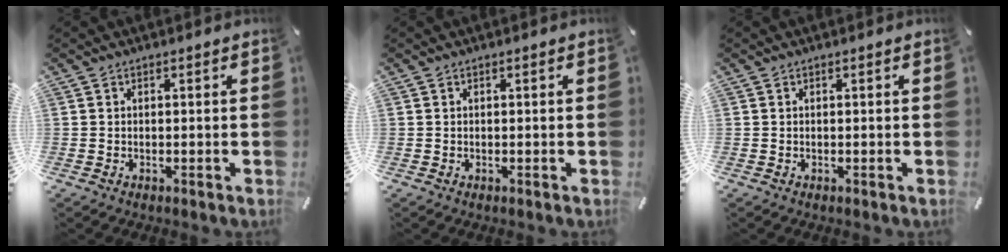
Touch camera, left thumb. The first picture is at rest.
{"total": 0.0}
{"total": 0.0}